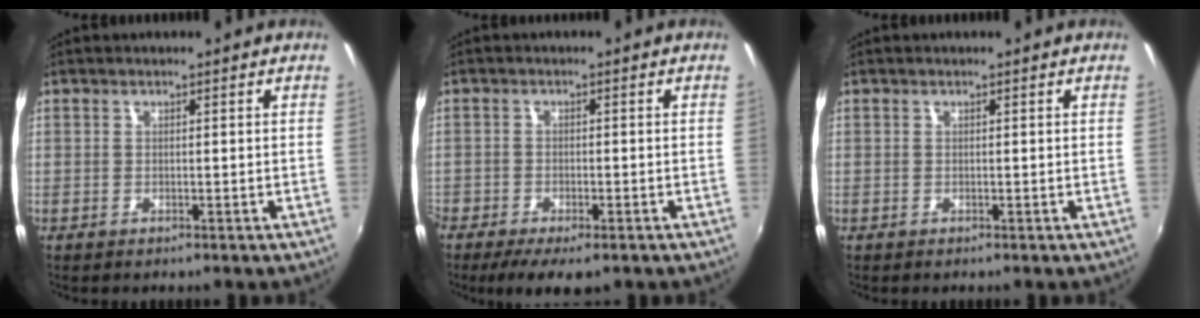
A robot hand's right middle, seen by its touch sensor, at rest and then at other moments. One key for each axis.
{"total": 7.3, "fx": -5.2, "fy": 2.7, "fz": 4.3, "tx": -0.107, "ty": -0.029, "tz": -0.090}
{"total": 0.0}